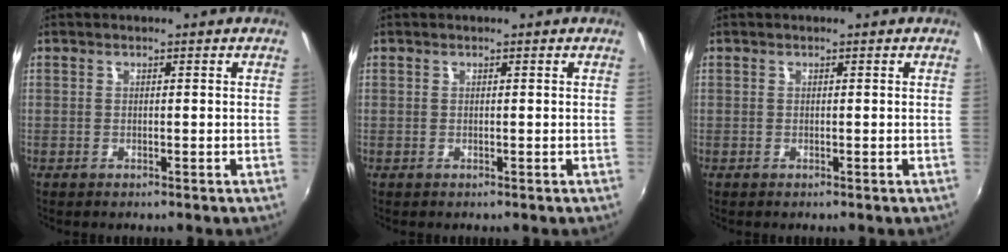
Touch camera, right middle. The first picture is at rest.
{"total": 0.0}
{"total": 0.0}